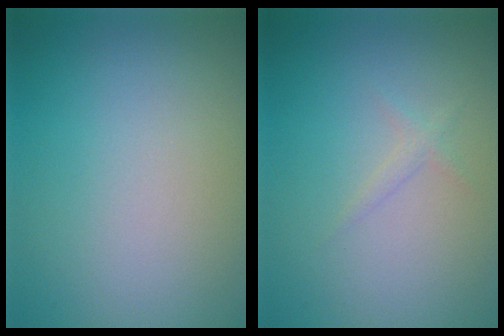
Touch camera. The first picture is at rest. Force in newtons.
{"total": 0.8, "press": 0.8, "slide": 0.0}